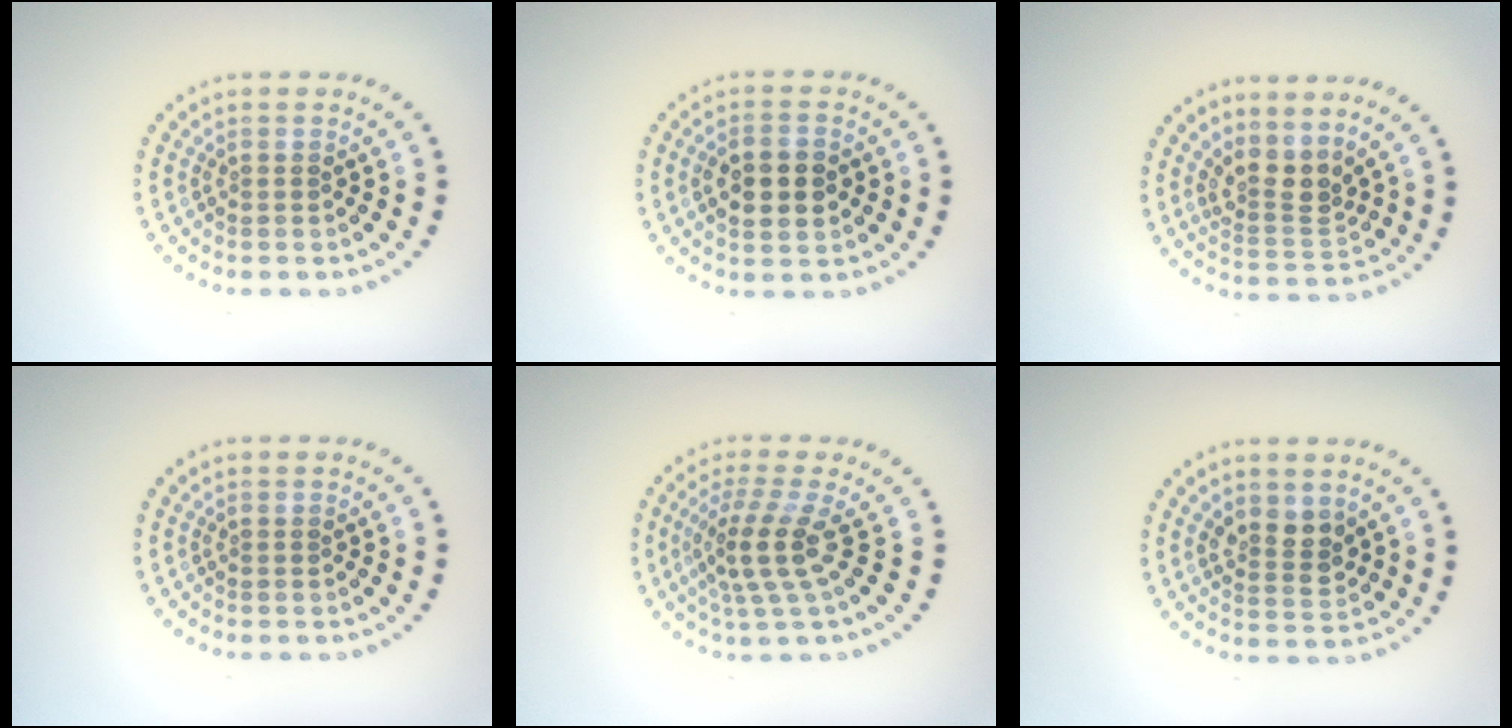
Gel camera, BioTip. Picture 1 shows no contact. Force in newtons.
{"total": 3.7, "press": 3.7, "slide": 0.1}
{"total": 2.9, "press": 2.2, "slide": 1.9}
{"total": 0.0}
{"total": 3.8, "press": 2.7, "slide": 2.7}
{"total": 2.6, "press": 2.4, "slide": 0.9}